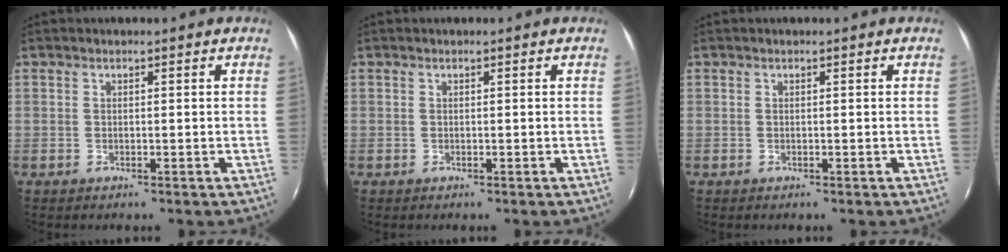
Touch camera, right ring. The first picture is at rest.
{"total": 0.0}
{"total": 0.0}